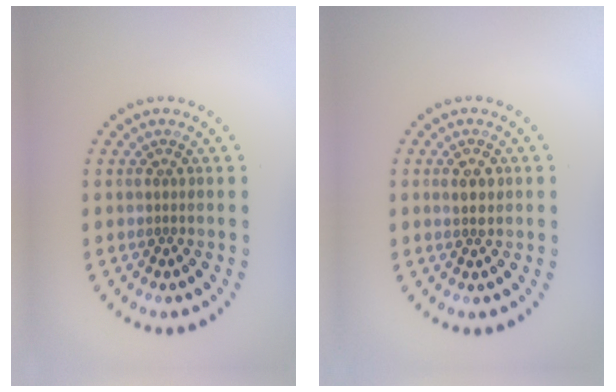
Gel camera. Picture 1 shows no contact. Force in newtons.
{"total": 1.5, "press": 1.5, "slide": 0.2}